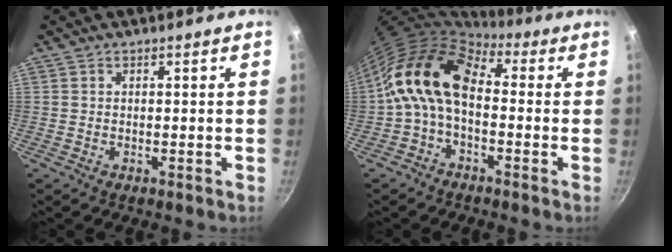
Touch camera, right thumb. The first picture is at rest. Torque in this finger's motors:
{"motor_torque": [2.50, 2.51, 0.50, -0.08, 0.50]}